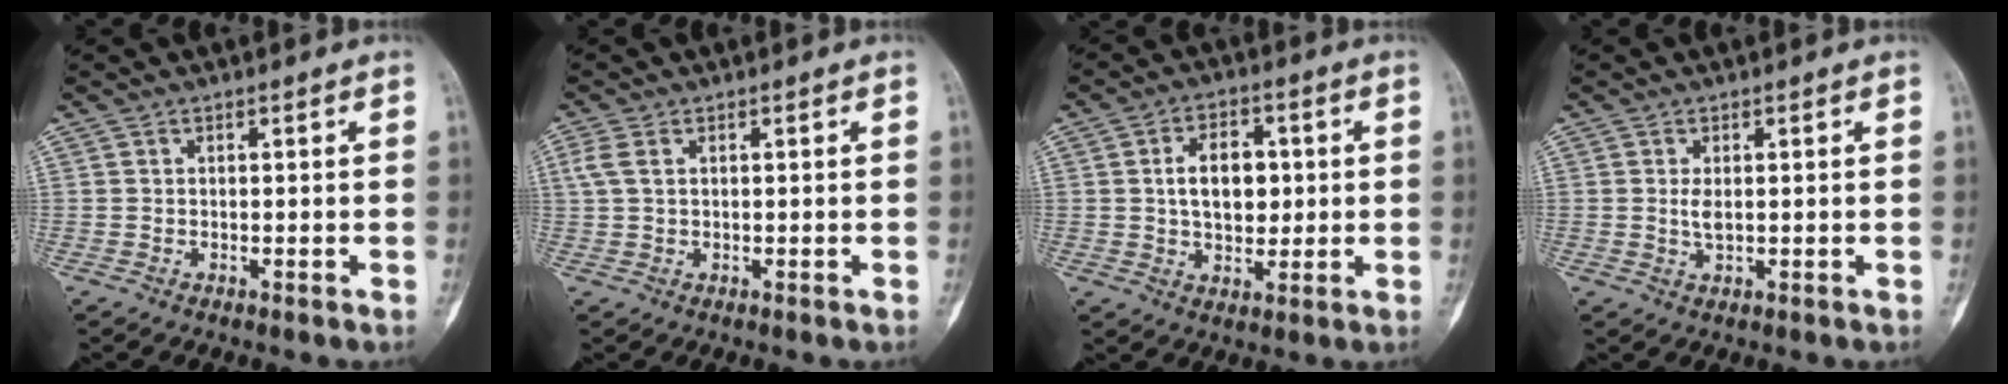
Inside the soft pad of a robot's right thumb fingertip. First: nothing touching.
{"total": 3.2, "force": [1.1, 1.8, 2.4], "torque": [-0.066, 0.009, 0.026]}
{"total": 9.3, "force": [1.1, 5.9, 7.0], "torque": [-0.090, 0.002, 0.020]}
{"total": 2.2, "force": [0.3, 1.0, 1.9], "torque": [-0.038, -0.005, 0.009]}